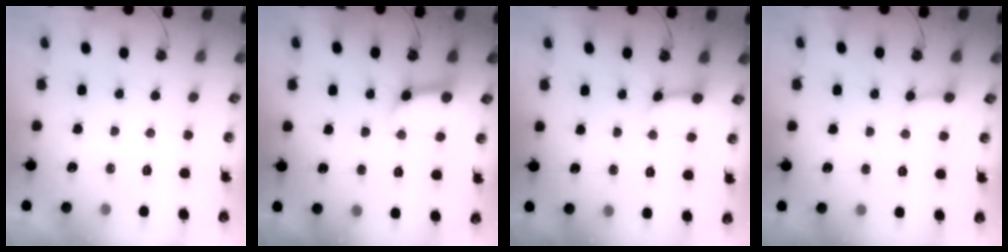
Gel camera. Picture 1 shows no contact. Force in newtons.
{"total": 10.8, "press": 10.8, "slide": 1.3}
{"total": 6.4, "press": 6.4, "slide": 0.7}
{"total": 2.8, "press": 2.8, "slide": 0.3}